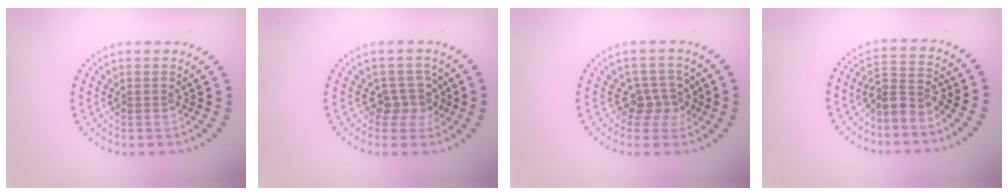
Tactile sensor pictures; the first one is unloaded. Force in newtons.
{"total": 2.6, "press": 2.0, "slide": 1.6}
{"total": 2.6, "press": 2.0, "slide": 1.7}
{"total": 2.7, "press": 2.2, "slide": 1.6}